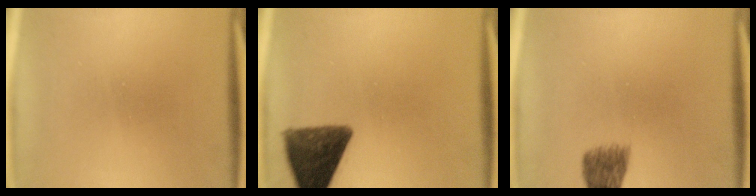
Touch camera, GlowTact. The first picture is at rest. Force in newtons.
{"total": 11.4}
{"total": 4.8}